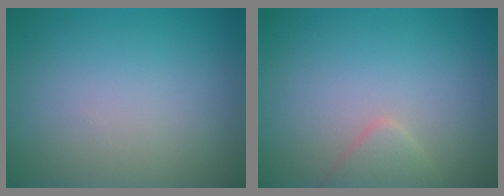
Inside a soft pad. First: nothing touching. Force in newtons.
{"total": 1.6, "press": 1.6, "slide": 0.1}